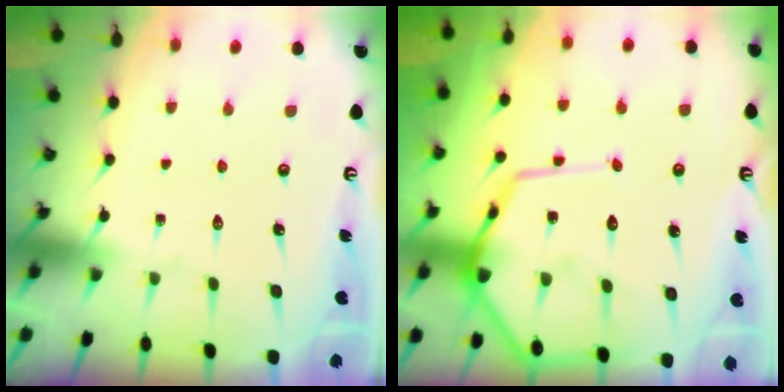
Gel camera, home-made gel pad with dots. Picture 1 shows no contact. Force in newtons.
{"total": 14.3, "press": 14.2, "slide": 1.4}